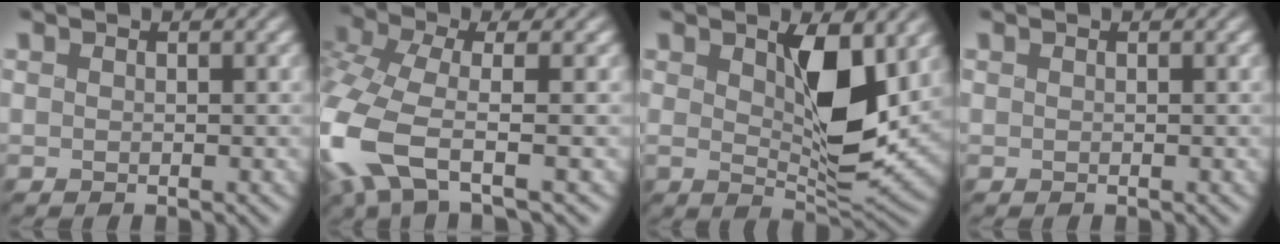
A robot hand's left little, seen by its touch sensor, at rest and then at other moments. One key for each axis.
{"total": 8.1, "fx": -3.7, "fy": 3.0, "fz": 6.5, "tx": -0.174, "ty": -0.014, "tz": -0.080}
{"total": 7.1, "fx": 1.7, "fy": 2.8, "fz": 6.3, "tx": -0.110, "ty": -0.016, "tz": 0.033}
{"total": 0.0}